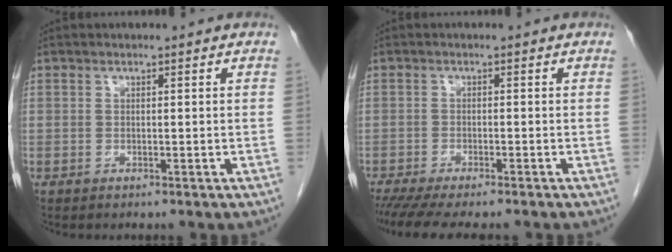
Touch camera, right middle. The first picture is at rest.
{"total": 9.5, "force": [-8.1, 1.2, 4.9], "torque": [-0.069, -0.017, -0.121]}